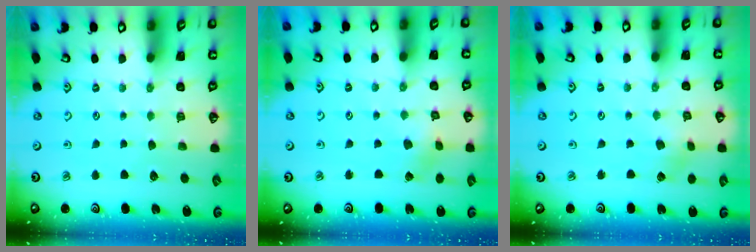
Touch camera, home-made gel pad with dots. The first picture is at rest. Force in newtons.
{"total": 1.9, "press": 1.9, "slide": 0.1}
{"total": 2.3, "press": 2.3, "slide": 0.3}